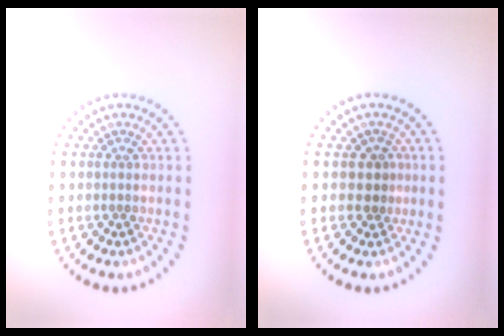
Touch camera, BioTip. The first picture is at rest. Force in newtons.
{"total": 1.6, "press": 1.4, "slide": 0.8}